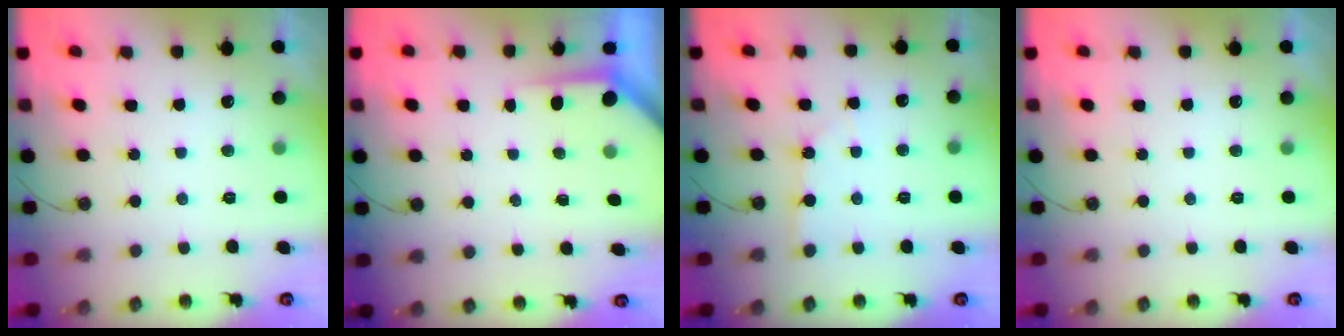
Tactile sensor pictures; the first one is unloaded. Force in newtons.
{"total": 3.5, "press": 3.5, "slide": 0.3}
{"total": 1.0, "press": 1.0, "slide": 0.1}
{"total": 0.0}